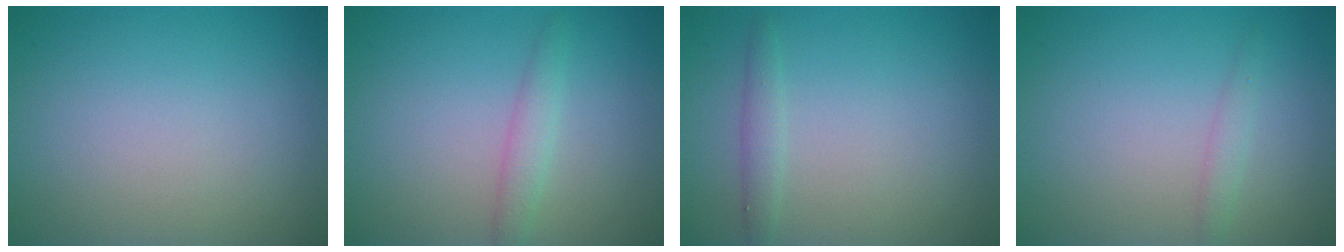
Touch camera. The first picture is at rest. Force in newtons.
{"total": 1.7, "press": 1.7, "slide": 0.1}
{"total": 1.3, "press": 1.3, "slide": 0.2}
{"total": 1.0, "press": 1.0, "slide": 0.0}